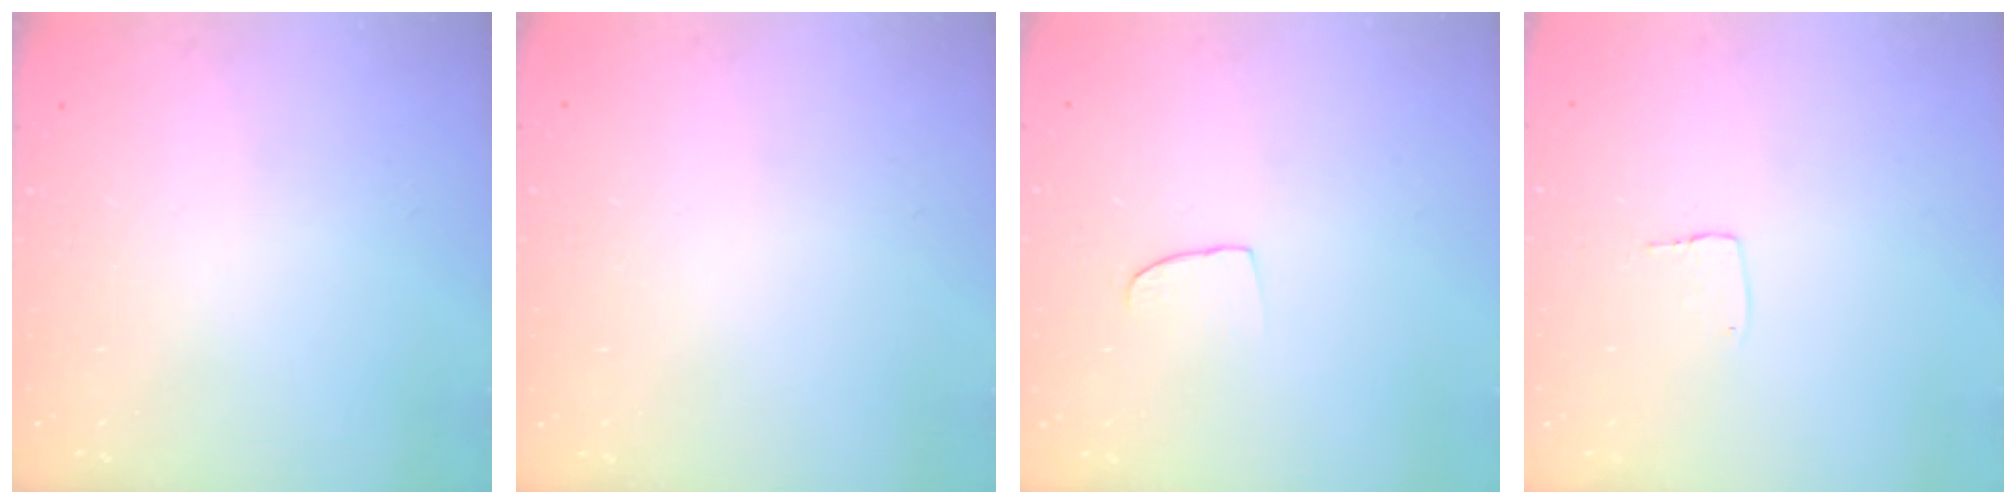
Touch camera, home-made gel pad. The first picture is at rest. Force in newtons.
{"total": 0.0}
{"total": 5.5, "press": 5.4, "slide": 0.5}
{"total": 3.8, "press": 3.8, "slide": 0.1}